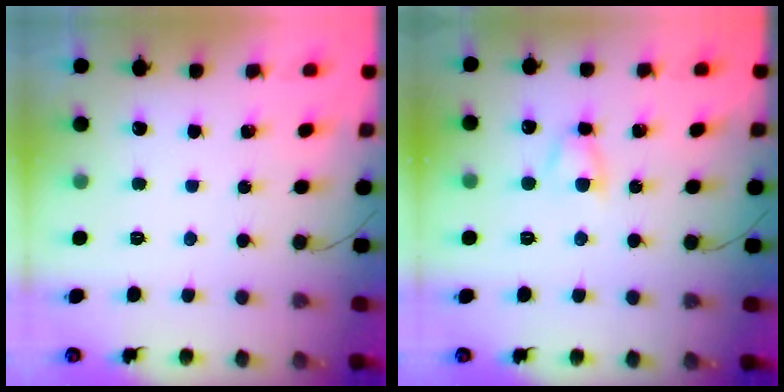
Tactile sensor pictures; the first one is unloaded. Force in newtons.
{"total": 3.7, "press": 3.6, "slide": 0.7}